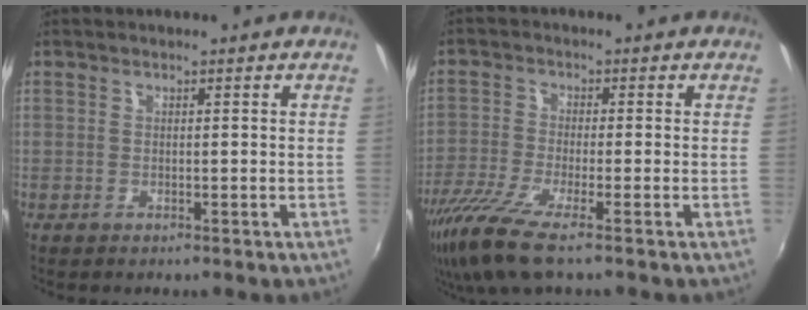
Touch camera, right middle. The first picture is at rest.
{"total": 9.4, "force": [-6.5, 0.8, 6.7], "torque": [-0.158, -0.036, -0.126]}